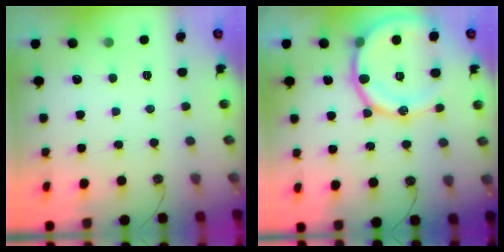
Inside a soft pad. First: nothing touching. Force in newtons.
{"total": 17.4, "press": 17.0, "slide": 3.7}